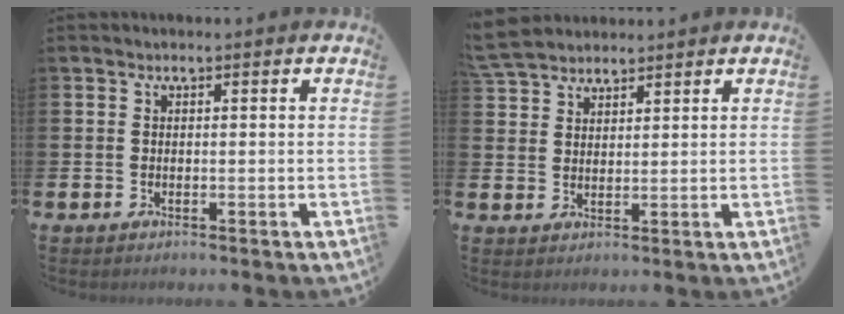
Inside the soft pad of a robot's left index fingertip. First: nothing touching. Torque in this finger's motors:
{"motor_torque": [0.54, -0.82, 0.50, 0.21]}